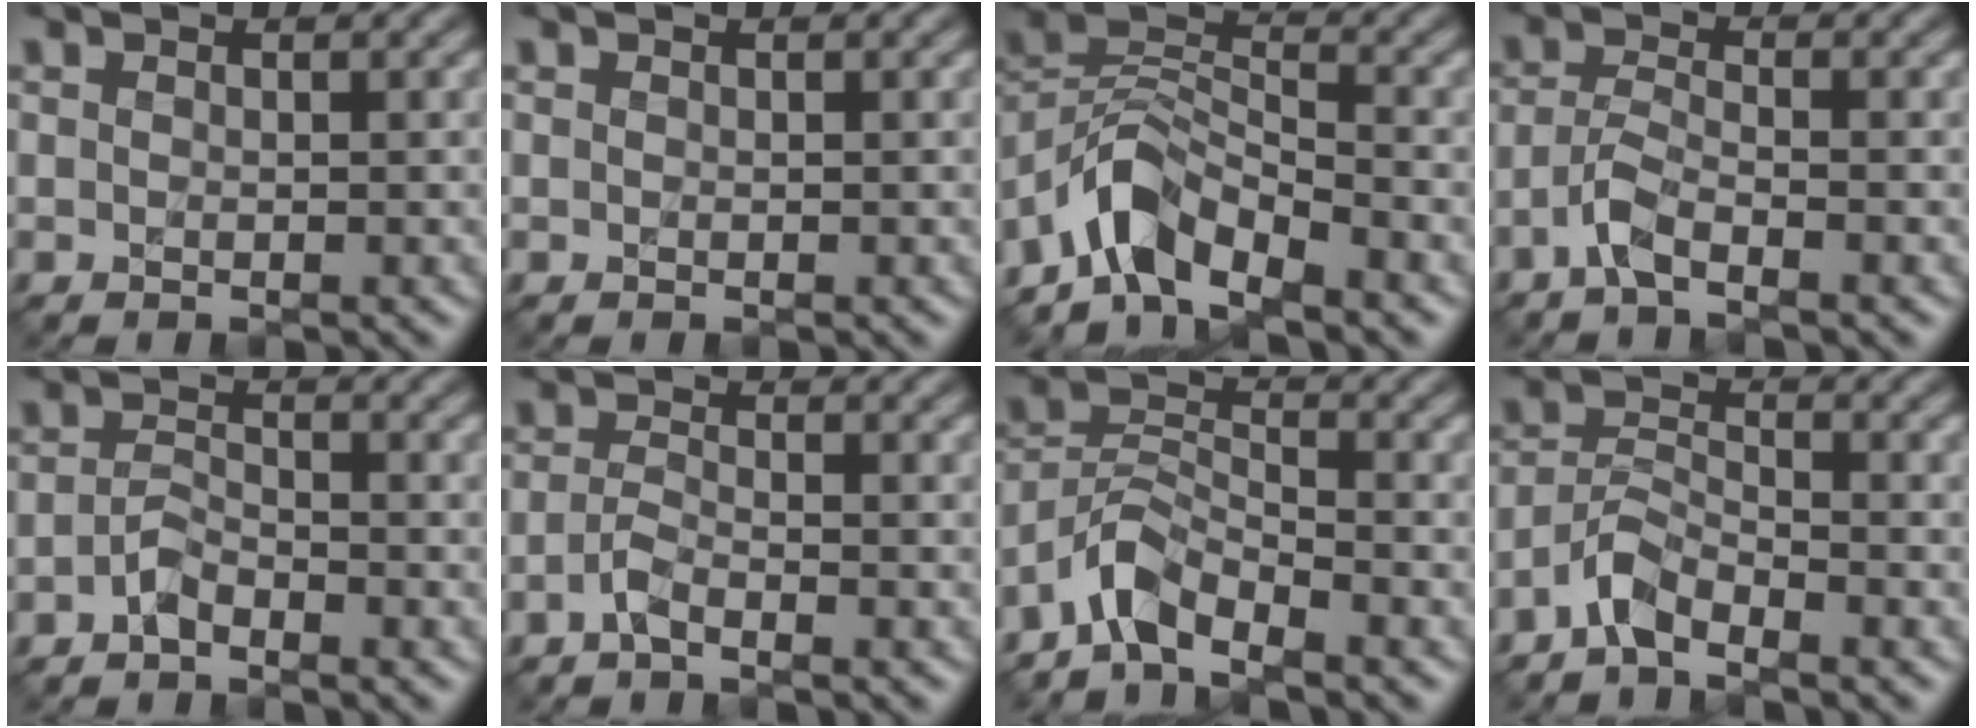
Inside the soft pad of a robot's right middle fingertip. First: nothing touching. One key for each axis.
{"total": 0.0}
{"total": 5.6, "fx": -4.4, "fy": 2.2, "fz": 2.8, "tx": -0.043, "ty": 0.004, "tz": -0.094}
{"total": 2.7, "fx": -1.9, "fy": 0.5, "fz": 1.9, "tx": -0.041, "ty": 0.003, "tz": -0.047}
{"total": 1.6, "fx": -1.2, "fy": 0.6, "fz": 0.9, "tx": -0.021, "ty": 0.004, "tz": -0.027}
{"total": 1.7, "fx": -1.2, "fy": 0.3, "fz": 1.2, "tx": -0.027, "ty": 0.001, "tz": -0.032}
{"total": 4.1, "fx": -3.4, "fy": 1.3, "fz": 2.1, "tx": -0.036, "ty": 0.006, "tz": -0.078}
{"total": 3.1, "fx": -2.5, "fy": 0.8, "fz": 1.6, "tx": -0.032, "ty": 0.007, "tz": -0.059}